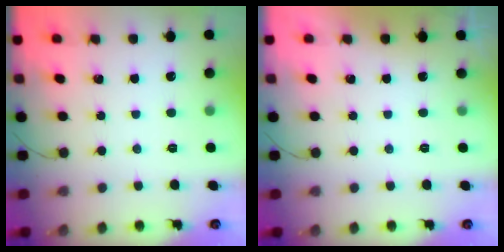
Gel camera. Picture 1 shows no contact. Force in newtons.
{"total": 0.0}